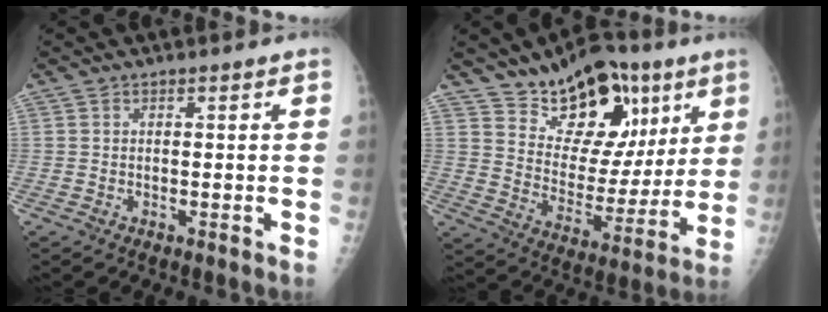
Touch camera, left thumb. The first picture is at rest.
{"total": 19.2, "force": [11.2, 10.9, 11.1], "torque": [-0.106, -0.052, 0.185]}